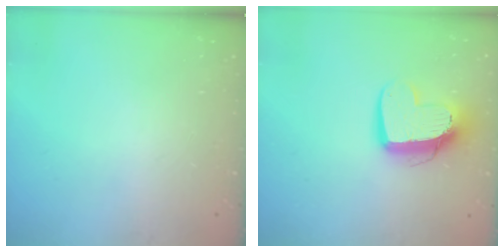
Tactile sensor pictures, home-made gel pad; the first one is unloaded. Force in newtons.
{"total": 12.1, "press": 12.0, "slide": 1.2}